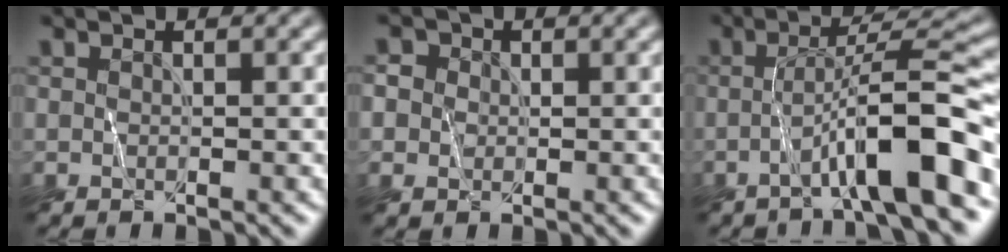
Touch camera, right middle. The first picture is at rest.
{"total": 3.4, "force": [0.9, 3.0, 1.5], "torque": [-0.017, 0.016, -0.006]}
{"total": 7.7, "force": [-3.0, 0.8, 7.0], "torque": [-0.104, 0.023, -0.051]}